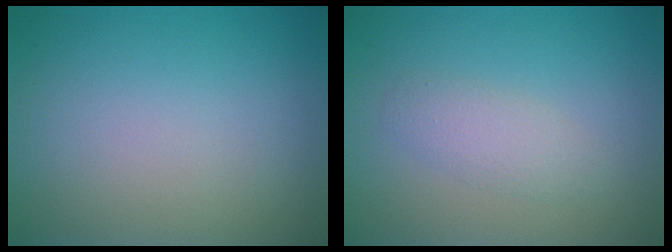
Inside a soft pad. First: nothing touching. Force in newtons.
{"total": 1.9, "press": 1.9, "slide": 0.0}